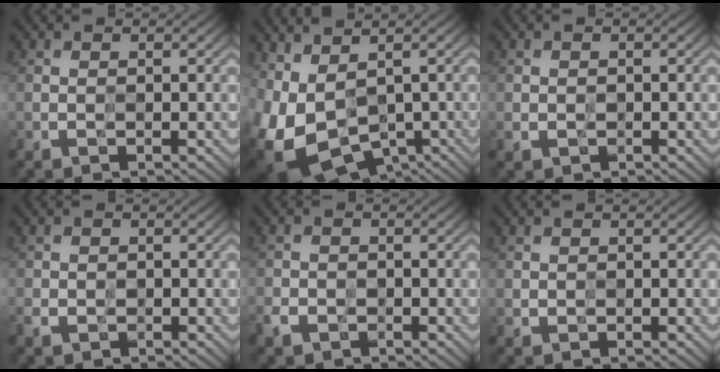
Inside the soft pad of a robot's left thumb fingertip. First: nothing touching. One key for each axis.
{"total": 14.0, "fx": -2.7, "fy": 9.0, "fz": 10.4, "tx": -0.264, "ty": -0.033, "tz": 0.004}
{"total": 1.3, "fx": -0.4, "fy": 1.0, "fz": 0.6, "tx": -0.013, "ty": -0.006, "tz": -0.007}
{"total": 1.8, "fx": -0.9, "fy": 1.4, "fz": 0.8, "tx": -0.020, "ty": -0.007, "tz": -0.020}
{"total": 2.5, "fx": -1.5, "fy": 1.8, "fz": 1.0, "tx": -0.025, "ty": -0.006, "tz": -0.037}
{"total": 0.5, "fx": 0.2, "fy": 0.5, "fz": 0.2, "tx": -0.002, "ty": -0.004, "tz": 0.005}